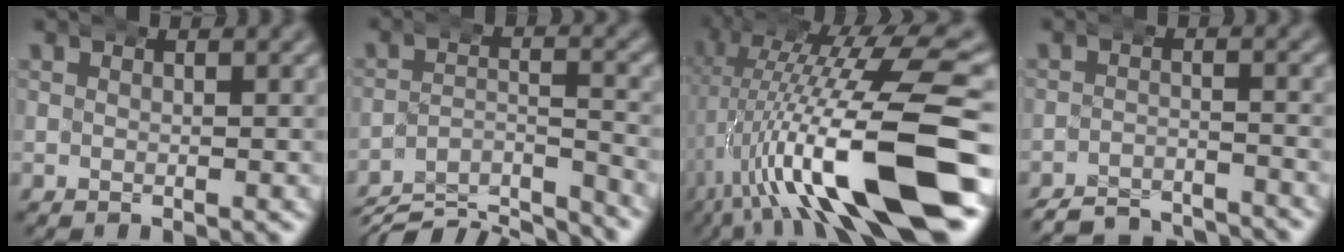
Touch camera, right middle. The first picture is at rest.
{"total": 8.2, "force": [-7.0, 3.0, 3.0], "torque": [-0.043, -0.021, -0.116]}
{"total": 14.1, "force": [-1.8, 5.0, 13.0], "torque": [-0.217, -0.003, -0.022]}
{"total": 6.9, "force": [-6.7, 1.6, 0.7], "torque": [-0.009, -0.016, -0.112]}